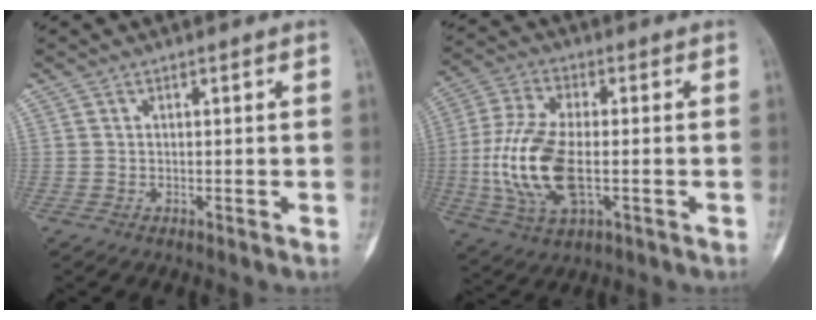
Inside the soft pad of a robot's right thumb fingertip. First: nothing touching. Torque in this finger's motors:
{"motor_torque": [2.11, 0.95, 0.99, -1.40, 0.41]}